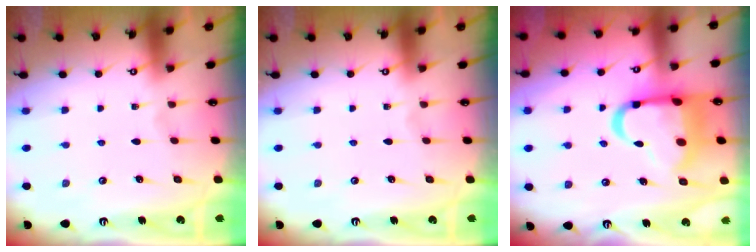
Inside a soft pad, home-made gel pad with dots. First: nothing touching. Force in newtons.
{"total": 0.0}
{"total": 16.4, "press": 16.3, "slide": 1.8}